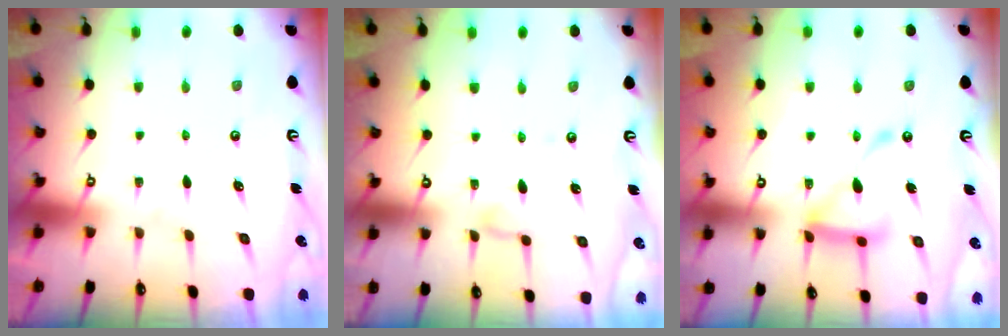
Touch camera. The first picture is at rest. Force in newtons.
{"total": 4.7, "press": 4.7, "slide": 0.4}
{"total": 13.9, "press": 13.8, "slide": 1.0}